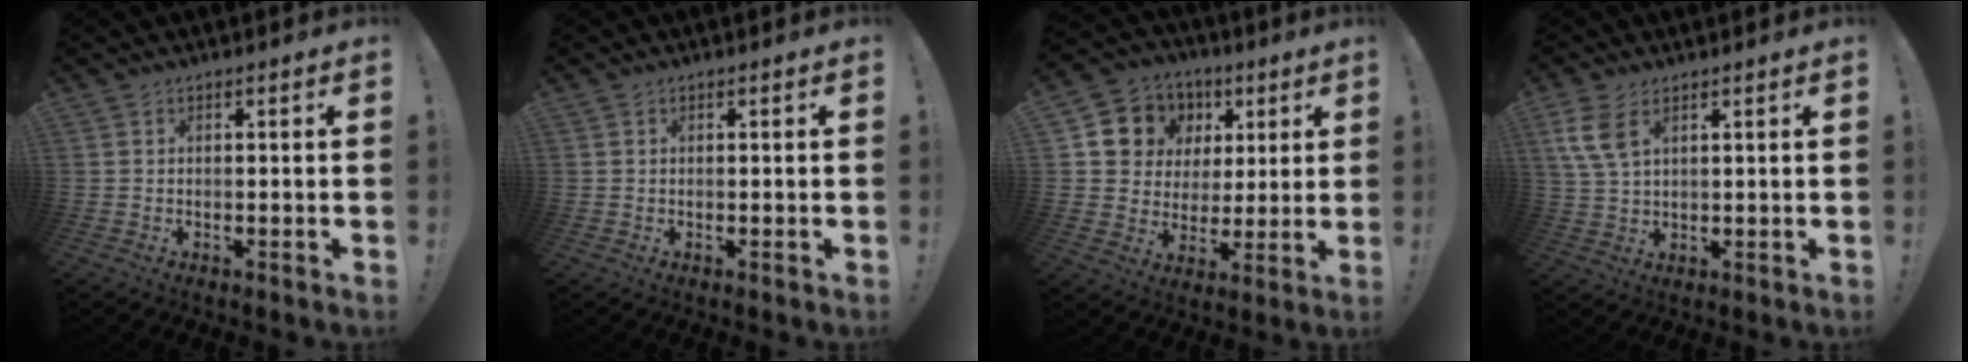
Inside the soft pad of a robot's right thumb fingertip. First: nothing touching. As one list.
[{"total": 0.0}, {"total": 10.6, "force": [3.7, 9.7, 2.1], "torque": [-0.034, -0.021, 0.087]}, {"total": 7.8, "force": [3.7, 4.4, 5.3], "torque": [-0.104, -0.011, 0.070]}]